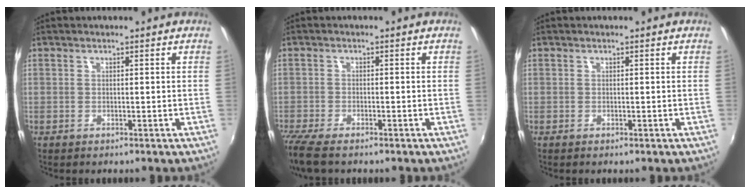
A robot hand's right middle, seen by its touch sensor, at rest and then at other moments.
{"total": 6.4, "force": [-5.1, 1.4, 3.6], "torque": [-0.094, -0.031, -0.098]}
{"total": 0.0}